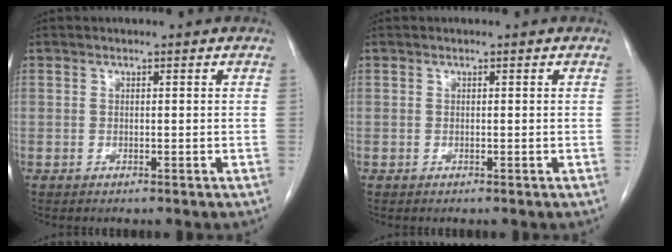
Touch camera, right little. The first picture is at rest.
{"total": 0.0}